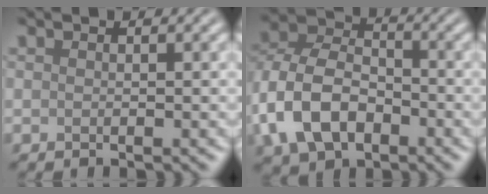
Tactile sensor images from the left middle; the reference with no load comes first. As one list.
[{"total": 9.3, "force": [-3.0, 6.4, 6.0], "torque": [-0.135, -0.003, -0.070]}]